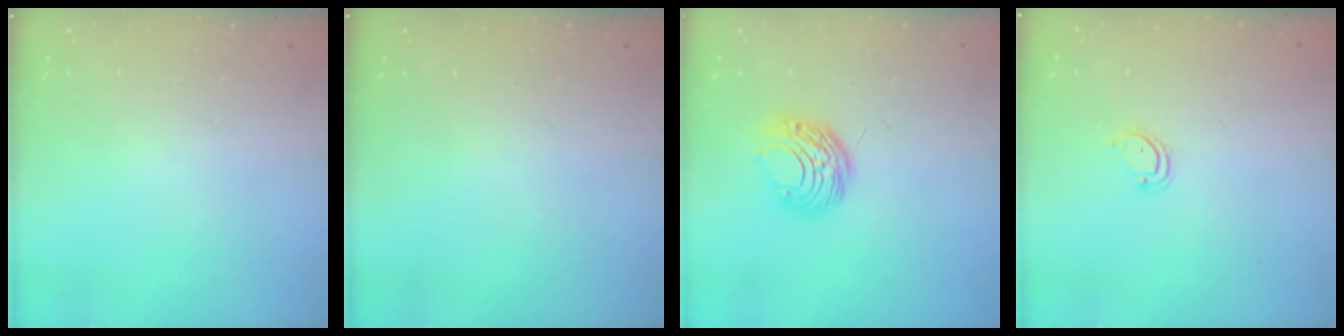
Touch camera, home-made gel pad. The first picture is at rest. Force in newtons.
{"total": 0.0}
{"total": 9.5, "press": 9.4, "slide": 0.9}
{"total": 3.9, "press": 3.9, "slide": 0.3}